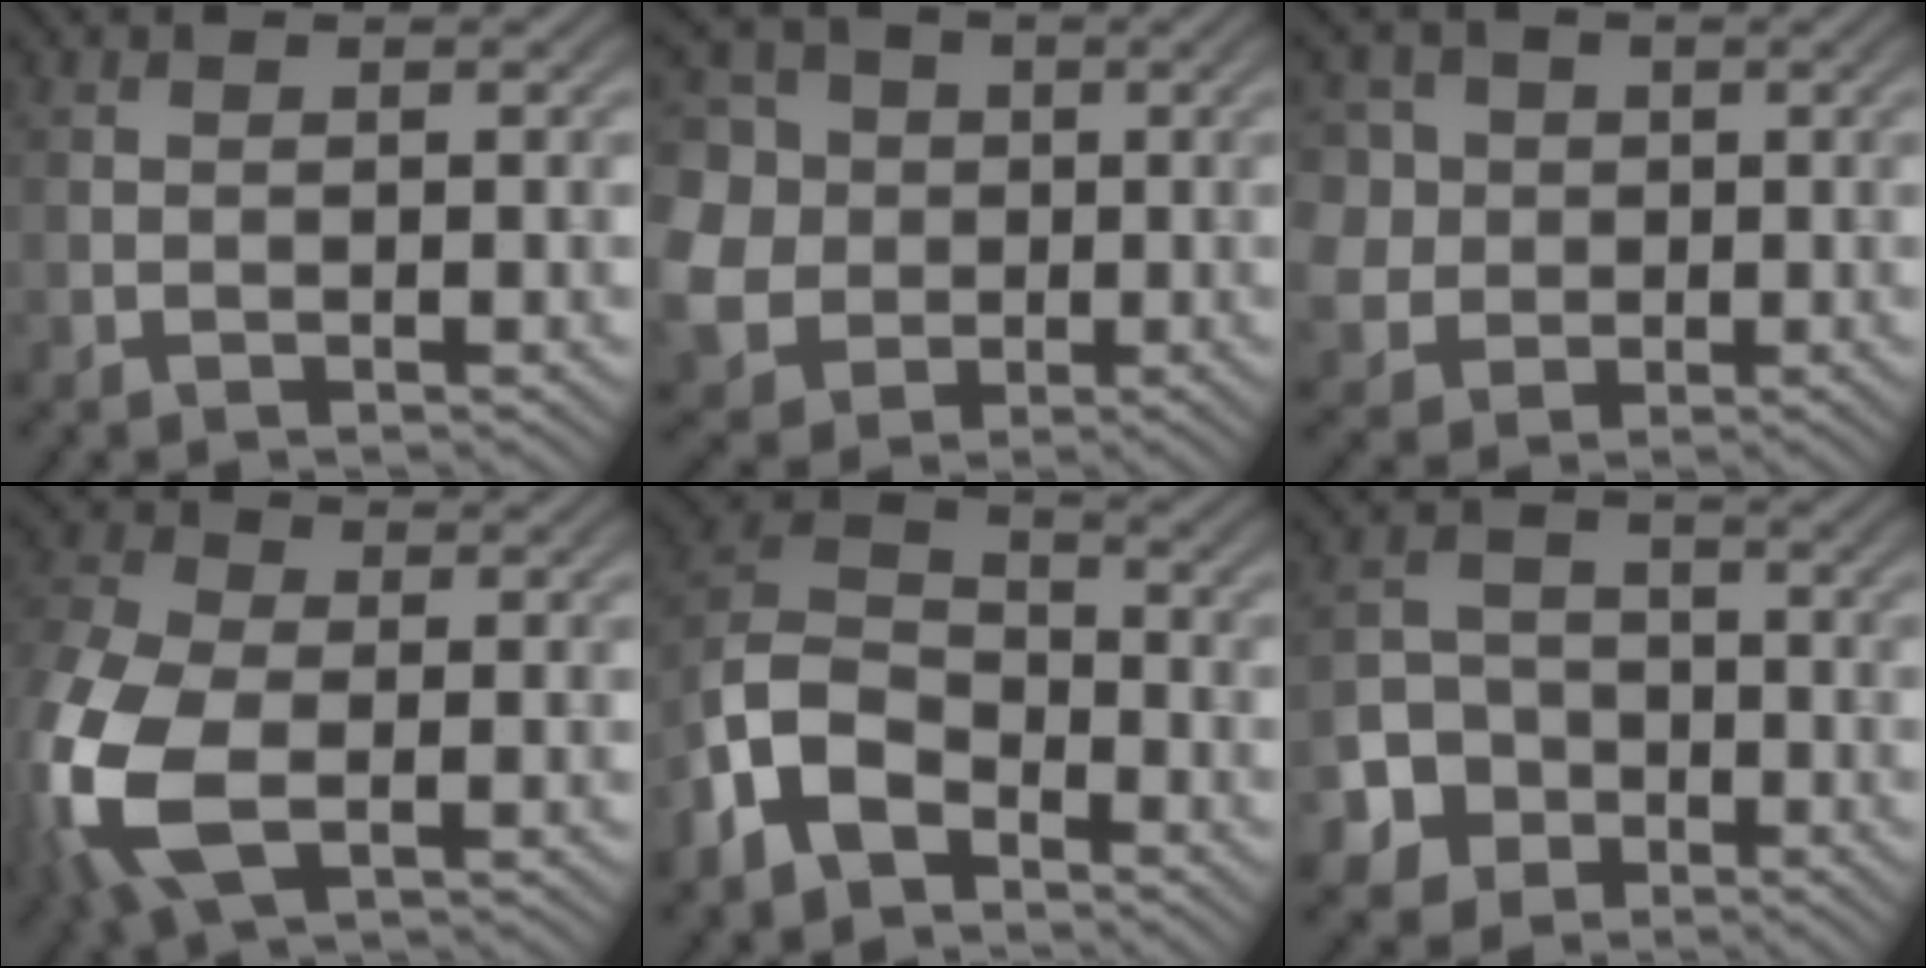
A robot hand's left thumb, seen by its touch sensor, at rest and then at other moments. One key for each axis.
{"total": 11.7, "fx": 0.3, "fy": 10.6, "fz": 5.0, "tx": -0.191, "ty": -0.008, "tz": -0.014}
{"total": 8.1, "fx": 2.1, "fy": 7.2, "fz": 2.9, "tx": -0.099, "ty": 0.015, "tz": 0.028}
{"total": 12.8, "fx": -3.0, "fy": 7.7, "fz": 9.7, "tx": -0.284, "ty": -0.024, "tz": -0.056}
{"total": 9.2, "fx": -5.5, "fy": 5.2, "fz": 5.3, "tx": -0.119, "ty": 0.001, "tz": -0.131}
{"total": 7.3, "fx": -3.7, "fy": 6.1, "fz": 1.6, "tx": -0.033, "ty": -0.015, "tz": -0.093}